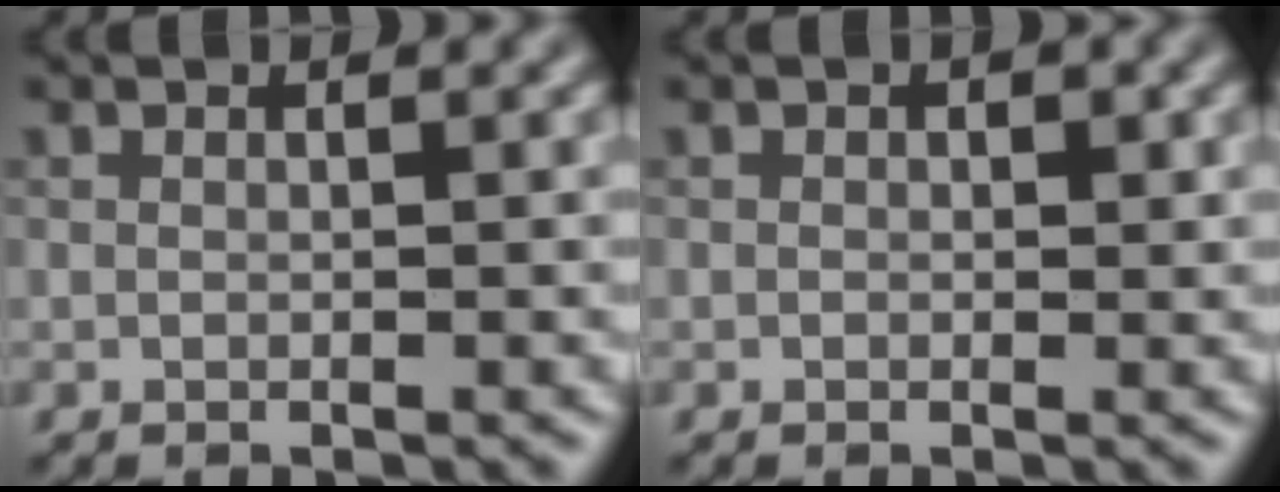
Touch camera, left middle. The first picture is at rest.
{"total": 0.0}